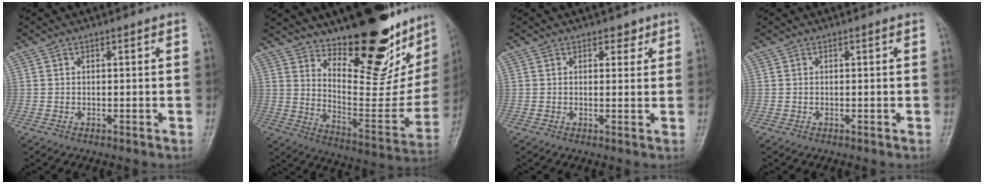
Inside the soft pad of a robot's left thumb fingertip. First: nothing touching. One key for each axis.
{"total": 25.8, "fx": 18.4, "fy": 9.5, "fz": 15.3, "tx": -0.175, "ty": -0.121, "tz": 0.275}
{"total": 2.1, "fx": 1.3, "fy": 1.5, "fz": 0.7, "tx": 0.014, "ty": -0.004, "tz": 0.014}
{"total": 0.0}